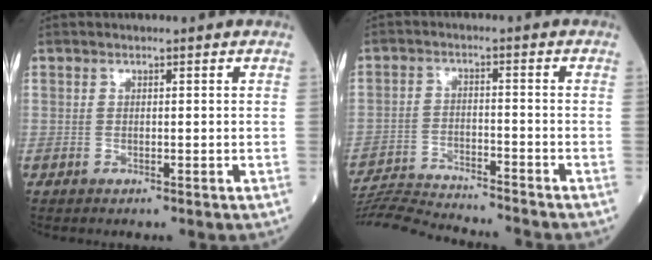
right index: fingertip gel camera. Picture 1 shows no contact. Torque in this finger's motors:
{"motor_torque": [-1.61, -0.52, -0.19, -0.08]}